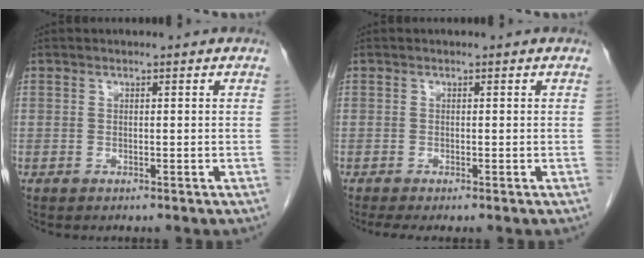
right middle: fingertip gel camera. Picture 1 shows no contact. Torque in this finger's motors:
{"motor_torque": [0.28, -0.11, 0.05, 0.02]}